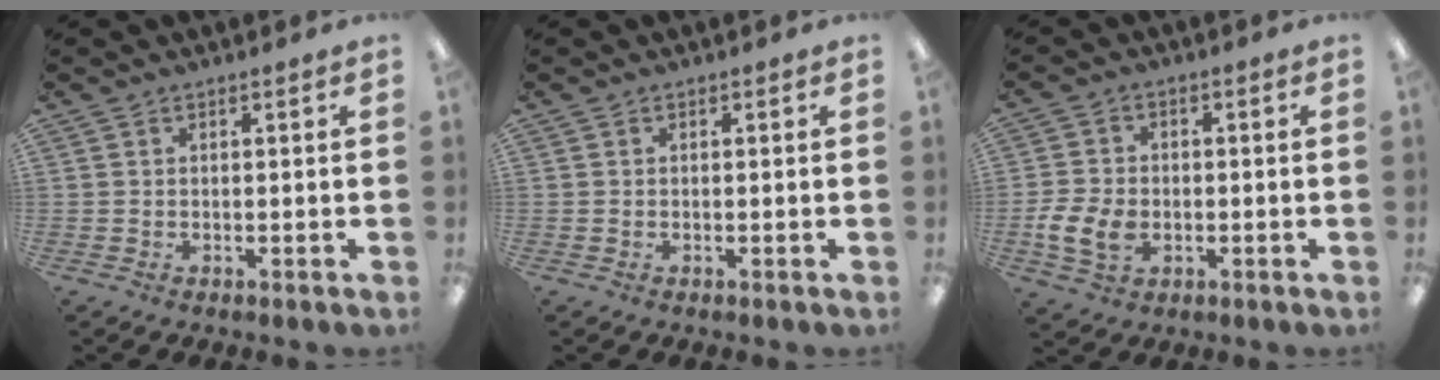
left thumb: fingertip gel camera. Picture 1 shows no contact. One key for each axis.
{"total": 0.0}
{"total": 8.0, "fx": -2.1, "fy": 6.0, "fz": 4.9, "tx": -0.112, "ty": 0.007, "tz": -0.035}